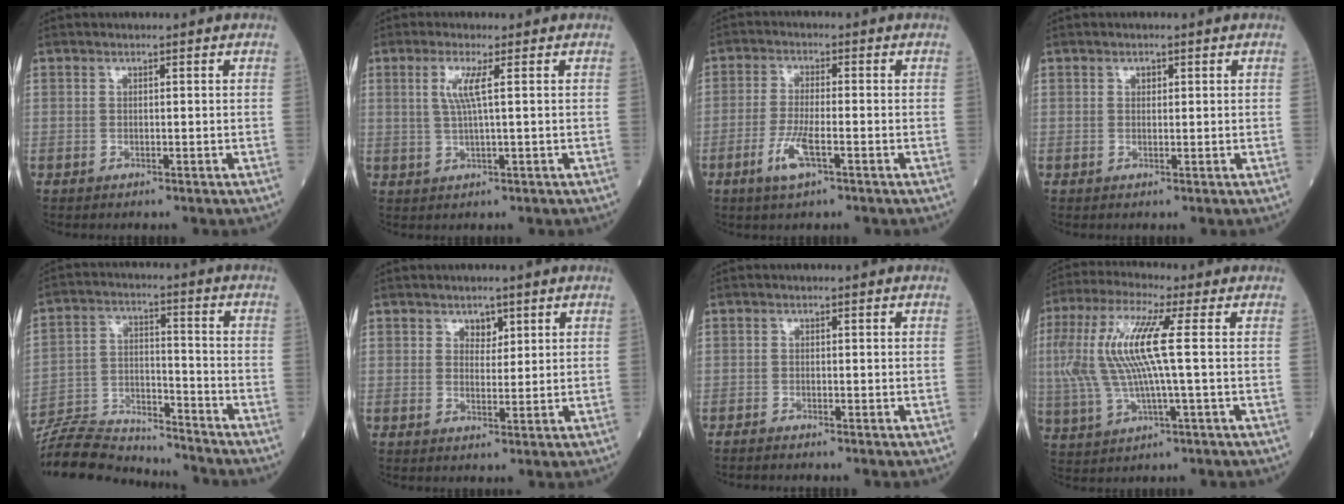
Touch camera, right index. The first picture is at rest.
{"total": 3.8, "force": [1.1, -0.3, 3.6], "torque": [-0.078, 0.001, 0.021]}
{"total": 5.4, "force": [-2.4, 0.9, 4.7], "torque": [-0.101, -0.007, -0.047]}
{"total": 0.8, "force": [0.4, 0.6, 0.5], "torque": [-0.007, -0.002, 0.006]}
{"total": 16.1, "force": [-15.6, 2.4, 2.9], "torque": [-0.057, 0.021, -0.258]}
{"total": 2.2, "force": [1.4, 1.4, 1.0], "torque": [-0.010, -0.002, 0.021]}
{"total": 1.3, "force": [-1.2, -0.1, 0.4], "torque": [-0.011, -0.001, -0.020]}
{"total": 14.2, "force": [1.6, 1.7, 14.0], "torque": [-0.317, 0.021, 0.029]}